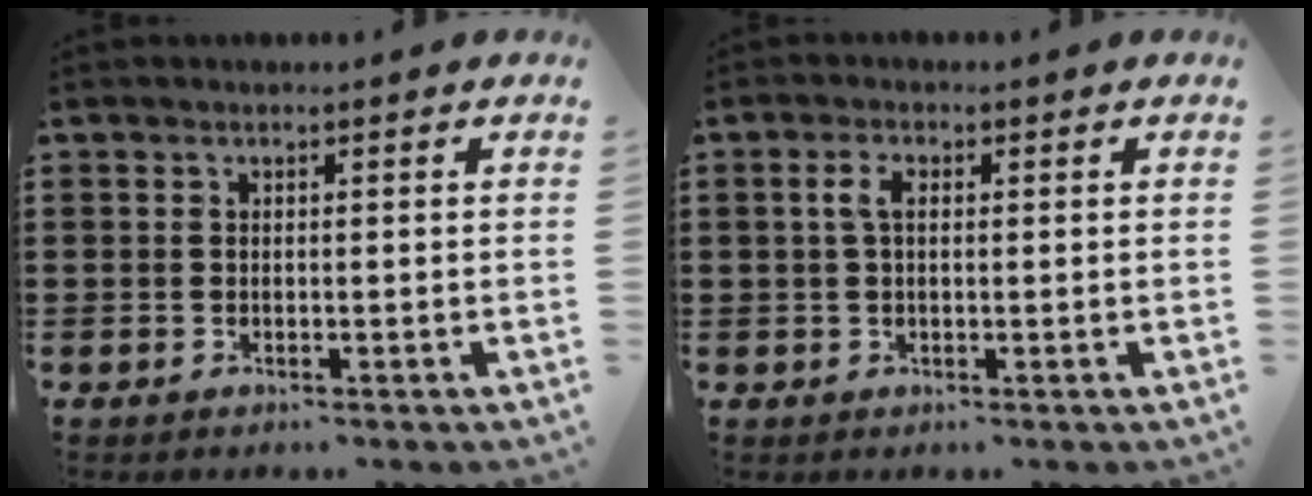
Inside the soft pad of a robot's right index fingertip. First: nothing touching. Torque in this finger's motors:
{"motor_torque": [0.53, -0.32, 0.22, 0.07]}